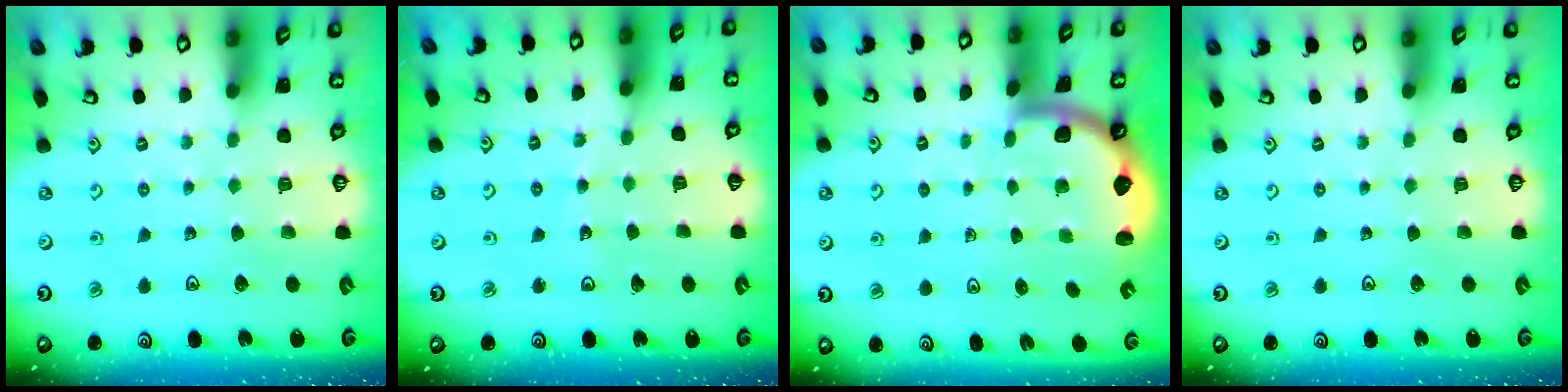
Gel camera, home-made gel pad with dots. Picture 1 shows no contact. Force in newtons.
{"total": 6.0, "press": 5.9, "slide": 0.5}
{"total": 1.9, "press": 1.8, "slide": 0.3}
{"total": 0.0}